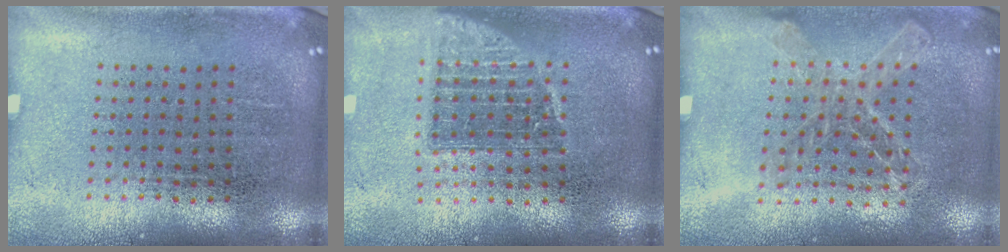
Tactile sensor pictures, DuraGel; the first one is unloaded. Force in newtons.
{"total": 1.4, "press": 1.2, "slide": 0.8}
{"total": 1.1, "press": 1.1, "slide": 0.0}